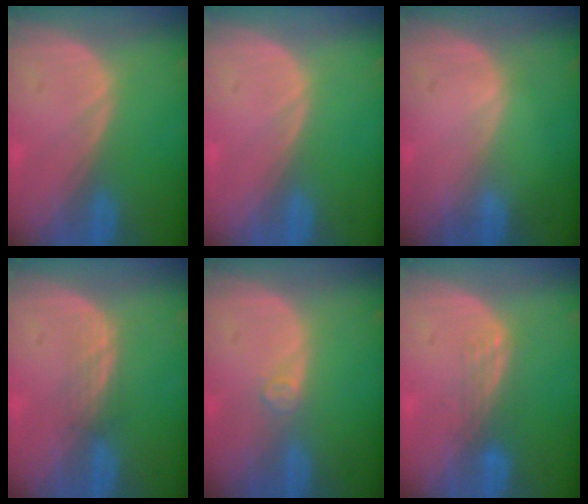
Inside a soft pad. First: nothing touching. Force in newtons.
{"total": 0.0}
{"total": 0.0}
{"total": 2.1, "press": 2.1, "slide": 0.2}
{"total": 1.5, "press": 1.5, "slide": 0.2}
{"total": 3.1, "press": 2.6, "slide": 1.7}